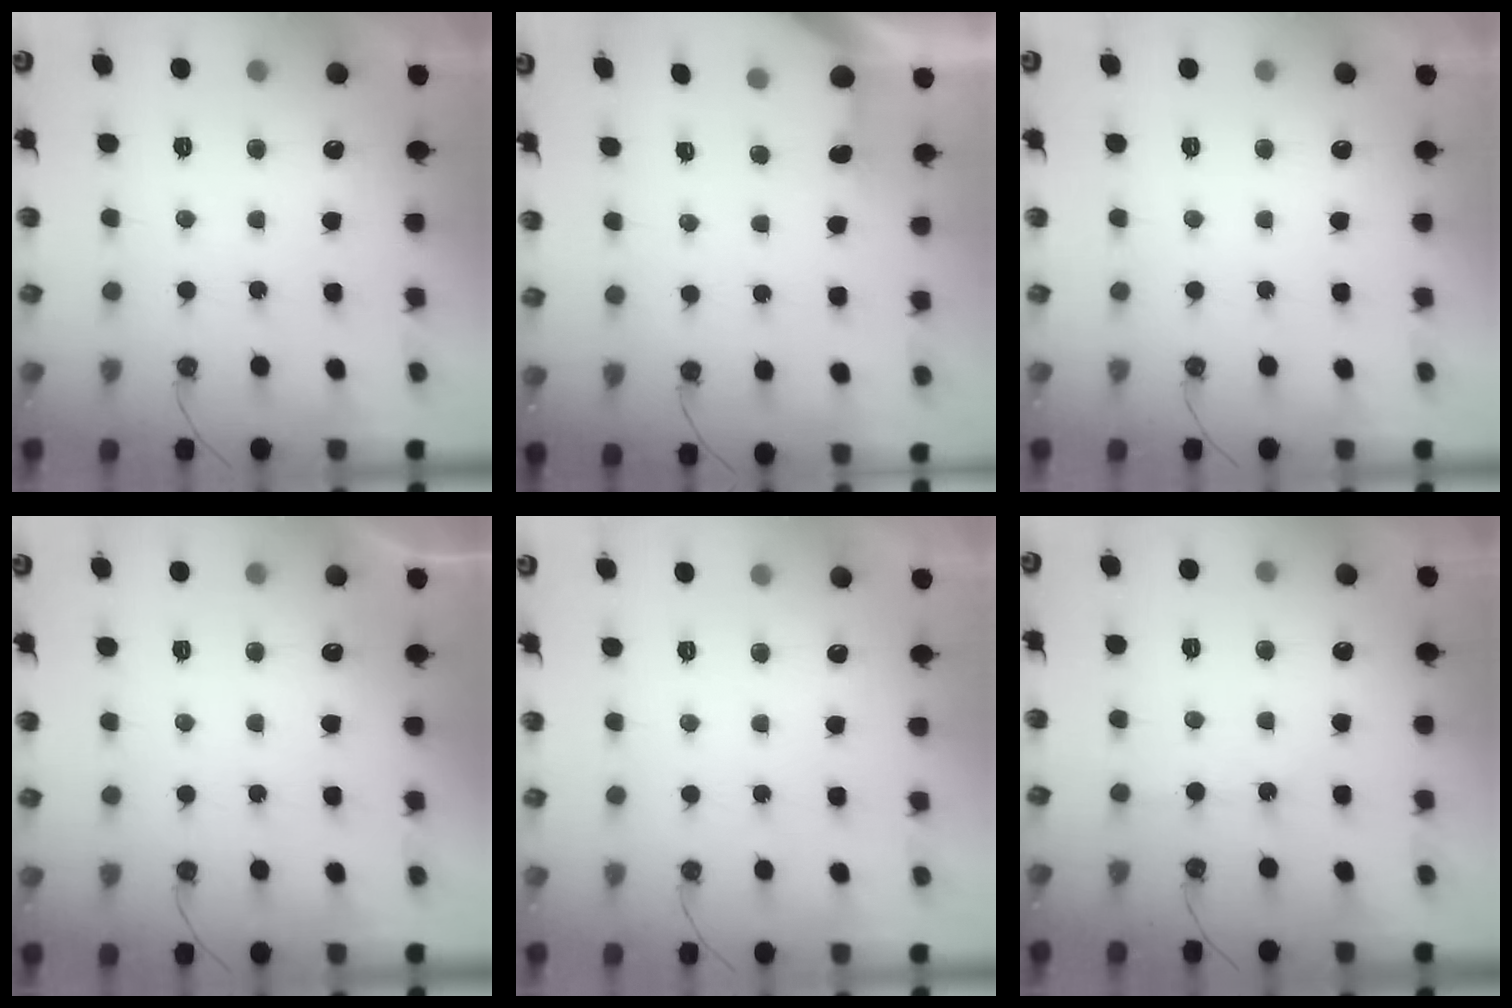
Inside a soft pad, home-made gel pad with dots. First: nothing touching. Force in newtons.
{"total": 2.7, "press": 2.7, "slide": 0.3}
{"total": 0.0}
{"total": 2.8, "press": 2.8, "slide": 0.5}
{"total": 0.0}
{"total": 1.0, "press": 1.0, "slide": 0.2}